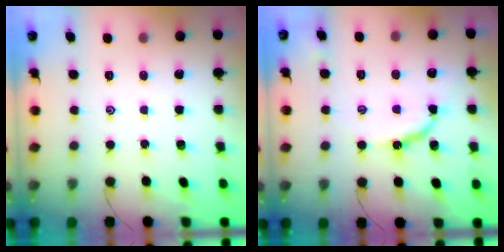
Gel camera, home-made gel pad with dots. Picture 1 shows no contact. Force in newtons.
{"total": 8.7, "press": 8.6, "slide": 0.9}